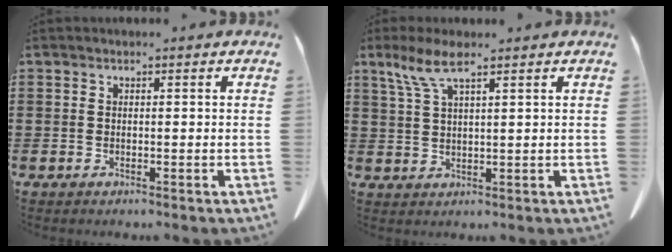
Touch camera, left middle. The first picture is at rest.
{"total": 5.7, "force": [3.5, 1.0, 4.4], "torque": [-0.102, -0.002, 0.060]}